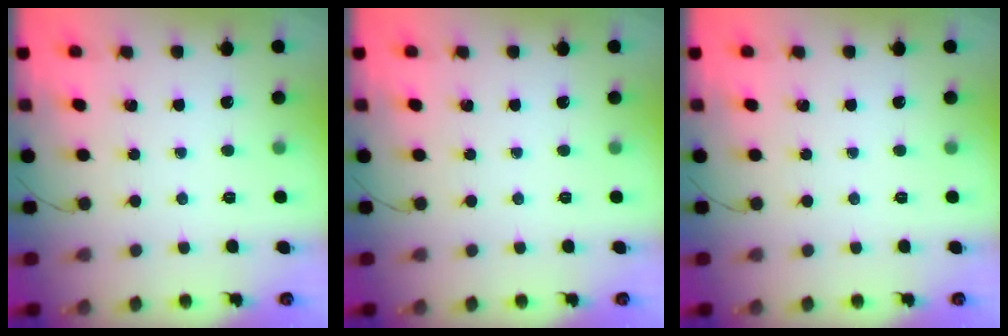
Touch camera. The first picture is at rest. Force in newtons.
{"total": 0.0}
{"total": 0.0}